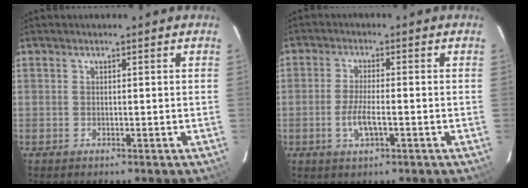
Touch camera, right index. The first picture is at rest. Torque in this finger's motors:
{"motor_torque": [-0.01, -0.06, 0.02, 0.02]}